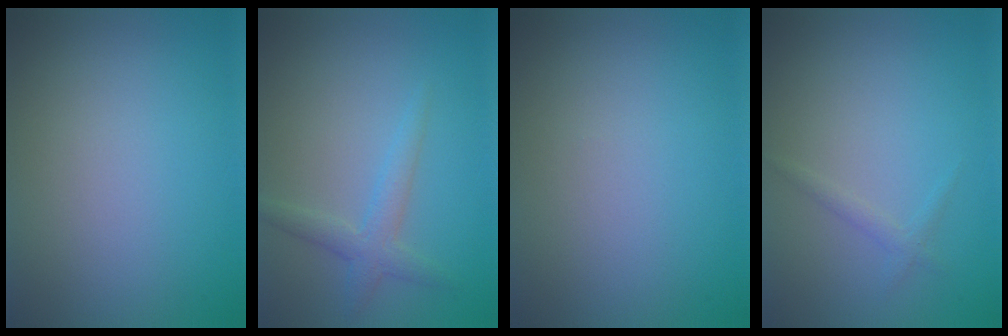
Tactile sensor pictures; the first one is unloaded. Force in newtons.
{"total": 2.2, "press": 2.2, "slide": 0.1}
{"total": 0.0}
{"total": 0.9, "press": 0.9, "slide": 0.1}